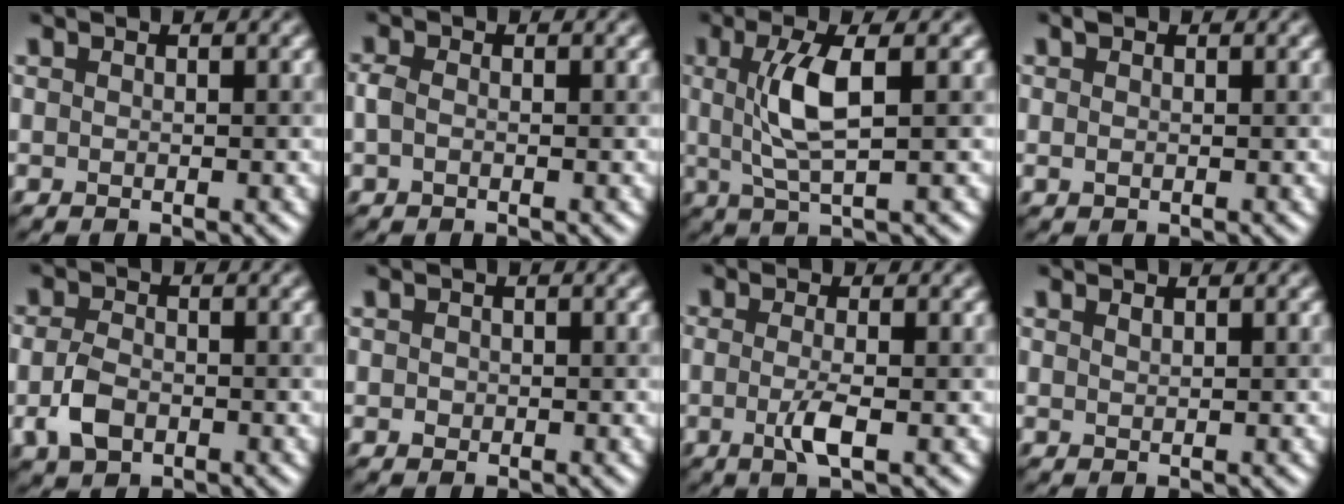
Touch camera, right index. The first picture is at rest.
{"total": 1.2, "force": [-0.4, 0.8, 0.8], "torque": [-0.022, 0.001, -0.011]}
{"total": 4.7, "force": [0.7, 1.0, 4.5], "torque": [-0.095, 0.004, 0.017]}
{"total": 1.0, "force": [0.3, 0.7, 0.6], "torque": [-0.012, 0.002, 0.006]}
{"total": 3.2, "force": [-0.9, 2.2, 2.2], "torque": [-0.048, -0.003, -0.020]}
{"total": 0.7, "force": [0.0, 0.7, 0.2], "torque": [0.001, -0.002, -0.002]}
{"total": 2.4, "force": [-0.6, 0.4, 2.3], "torque": [-0.046, -0.005, -0.014]}
{"total": 0.5, "force": [0.5, 0.1, 0.2], "torque": [-0.005, 0.000, 0.012]}